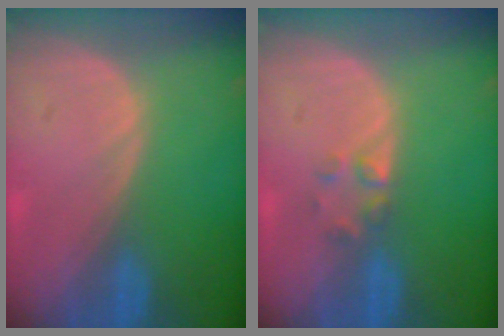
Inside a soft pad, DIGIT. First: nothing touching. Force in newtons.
{"total": 2.0, "press": 2.0, "slide": 0.2}